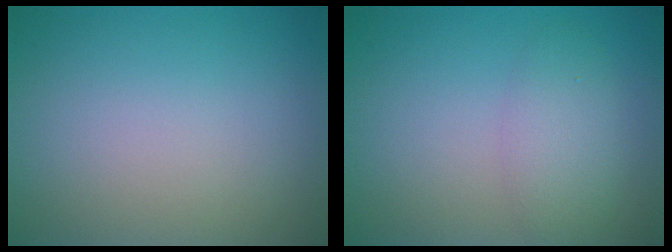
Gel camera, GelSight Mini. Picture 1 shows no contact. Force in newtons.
{"total": 2.8, "press": 2.8, "slide": 0.1}